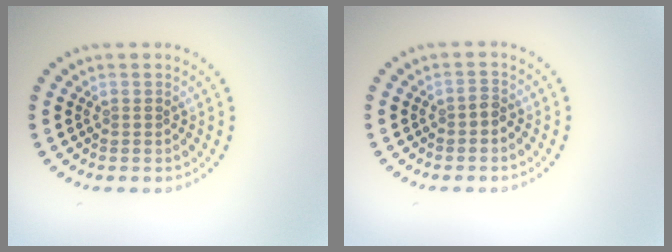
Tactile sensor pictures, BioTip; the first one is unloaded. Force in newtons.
{"total": 1.0, "press": 0.8, "slide": 0.5}